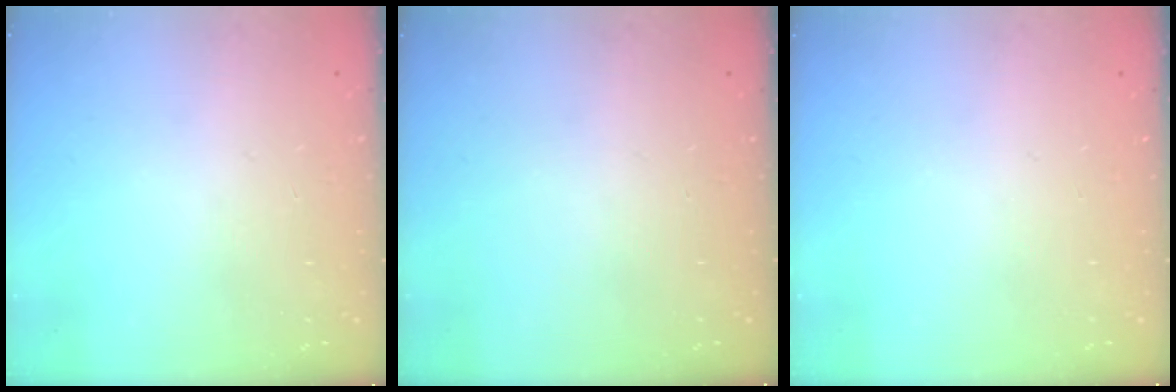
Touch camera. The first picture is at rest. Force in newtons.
{"total": 0.0}
{"total": 0.0}